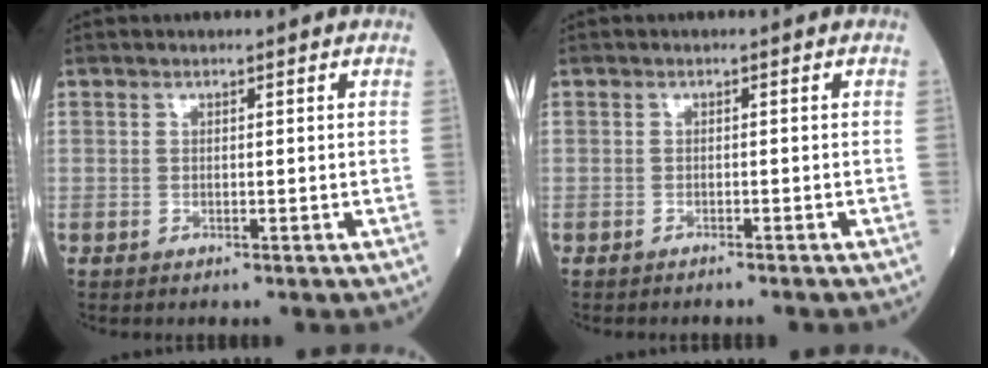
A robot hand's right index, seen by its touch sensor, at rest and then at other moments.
{"total": 1.7, "force": [-1.6, -0.1, 0.6], "torque": [-0.011, 0.001, -0.019]}